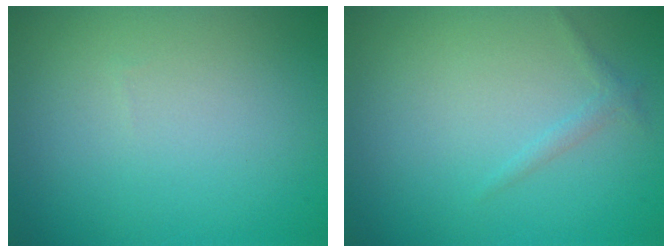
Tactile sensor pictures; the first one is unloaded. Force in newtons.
{"total": 0.9, "press": 0.9, "slide": 0.1}